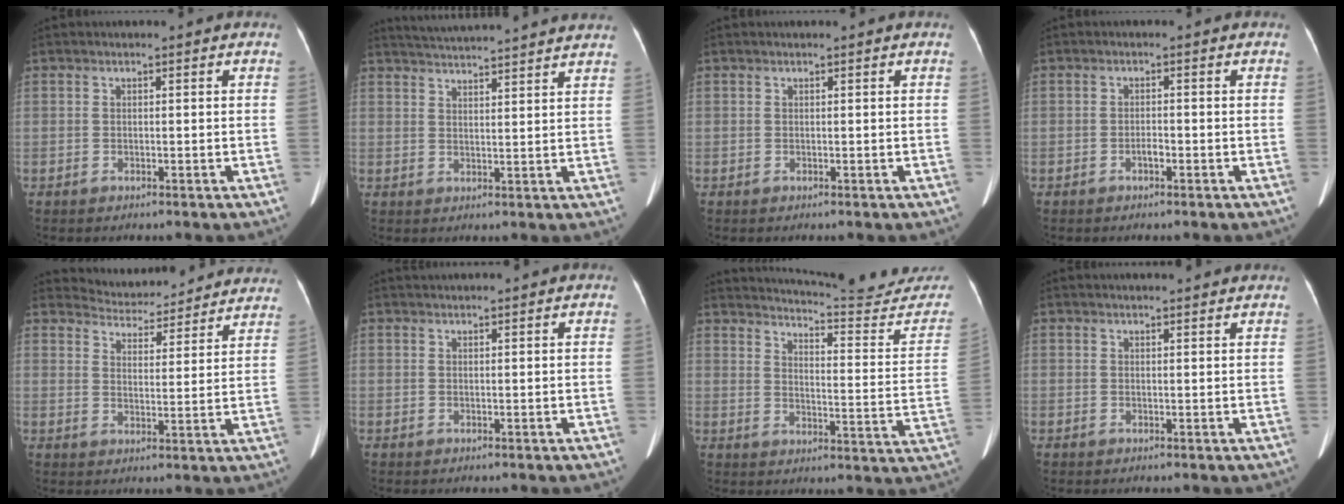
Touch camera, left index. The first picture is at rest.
{"total": 15.0, "force": [14.1, -0.3, 5.1], "torque": [-0.093, 0.009, 0.189]}
{"total": 0.6, "force": [0.5, -0.1, 0.3], "torque": [-0.003, 0.007, 0.012]}
{"total": 1.2, "force": [-0.9, 0.4, 0.8], "torque": [-0.015, -0.001, -0.016]}
{"total": 14.8, "force": [14.4, 3.2, 2.0], "torque": [-0.013, 0.003, 0.174]}
{"total": 2.2, "force": [2.0, -0.4, 0.6], "torque": [-0.006, 0.025, 0.039]}
{"total": 22.0, "force": [21.4, 0.0, 5.1], "torque": [-0.076, -0.122, 0.251]}
{"total": 4.4, "force": [4.2, 0.2, 1.4], "torque": [-0.021, 0.016, 0.044]}